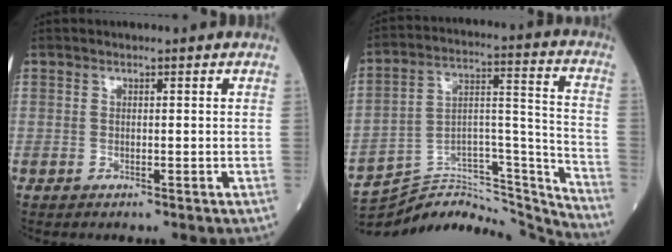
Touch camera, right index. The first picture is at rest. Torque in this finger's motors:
{"motor_torque": [-0.51, -0.52, -0.32, -0.09]}